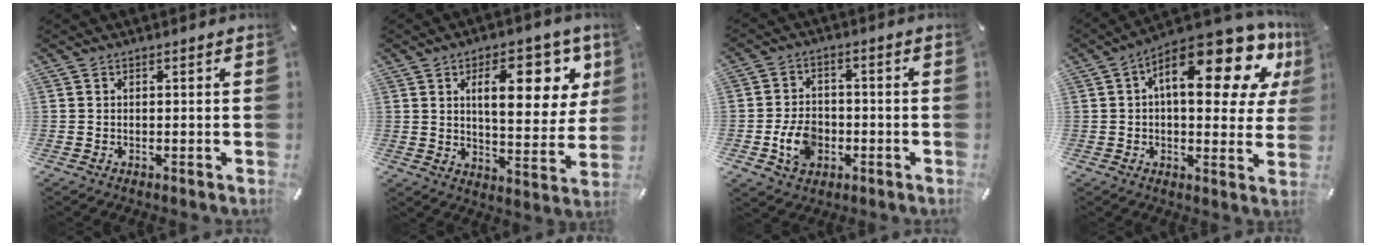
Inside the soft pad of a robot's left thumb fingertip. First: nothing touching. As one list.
[{"total": 17.2, "force": [6.9, 7.9, 13.7], "torque": [-0.192, -0.014, 0.108]}, {"total": 8.1, "force": [-2.3, 6.3, 4.5], "torque": [-0.093, 0.010, -0.041]}, {"total": 20.5, "force": [9.2, 8.2, 16.4], "torque": [-0.242, -0.064, 0.148]}]